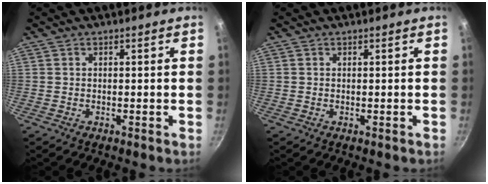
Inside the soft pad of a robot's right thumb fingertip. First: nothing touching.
{"total": 0.0}